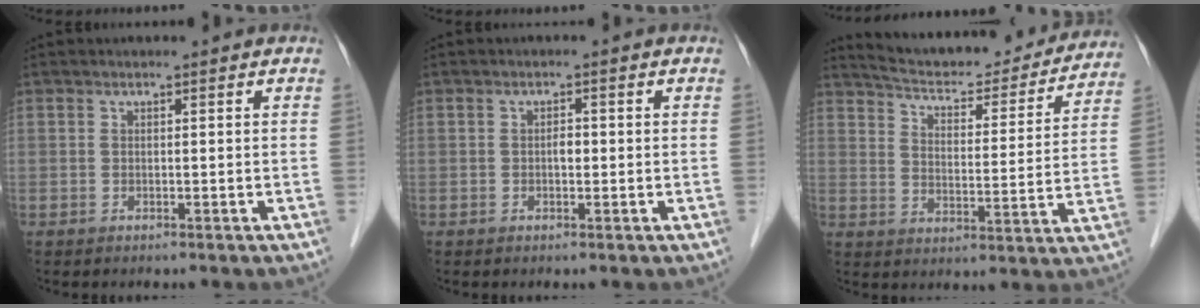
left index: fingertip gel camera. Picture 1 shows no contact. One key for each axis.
{"total": 1.3, "fx": -0.2, "fy": 0.7, "fz": 1.1, "tx": -0.016, "ty": 0.003, "tz": -0.004}
{"total": 20.9, "fx": 19.5, "fy": 4.0, "fz": 6.4, "tx": -0.088, "ty": -0.018, "tz": 0.257}